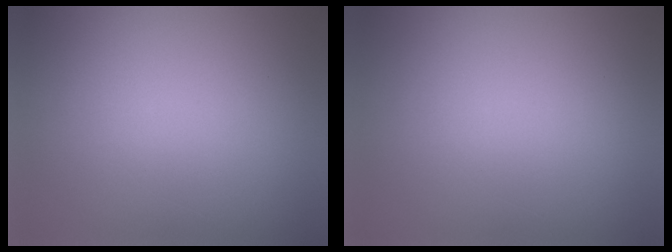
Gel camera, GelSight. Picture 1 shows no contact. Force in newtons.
{"total": 0.0}